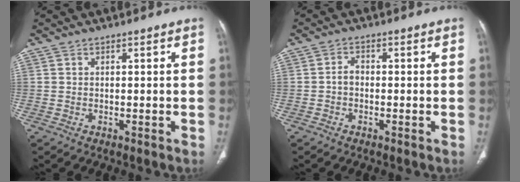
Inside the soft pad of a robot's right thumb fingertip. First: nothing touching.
{"total": 2.0, "force": [-0.5, 1.4, 1.4], "torque": [-0.020, 0.009, -0.013]}